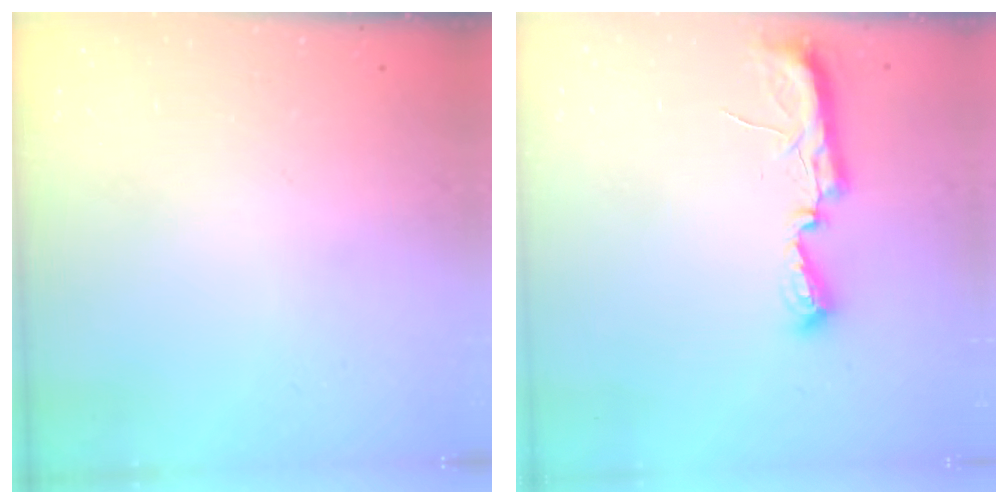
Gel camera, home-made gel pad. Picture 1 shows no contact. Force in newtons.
{"total": 7.6, "press": 7.6, "slide": 0.7}